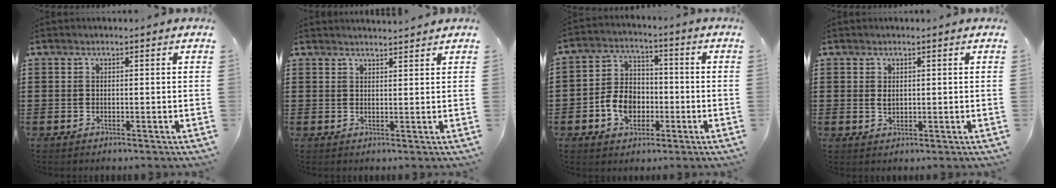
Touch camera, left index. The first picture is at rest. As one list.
[{"total": 1.7, "force": [1.7, 0.0, 0.2], "torque": [-0.008, -0.001, 0.033]}, {"total": 7.0, "force": [-2.4, 5.3, 3.9], "torque": [-0.096, 0.012, -0.049]}, {"total": 1.4, "force": [0.4, 0.9, 1.0], "torque": [-0.023, 0.005, 0.007]}]